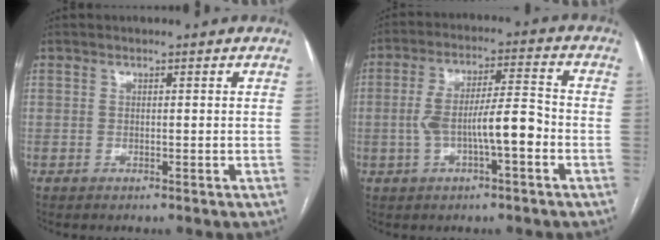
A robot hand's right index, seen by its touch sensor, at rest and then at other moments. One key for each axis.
{"total": 9.2, "fx": -2.3, "fy": 1.8, "fz": 8.7, "tx": -0.162, "ty": 0.026, "tz": -0.037}